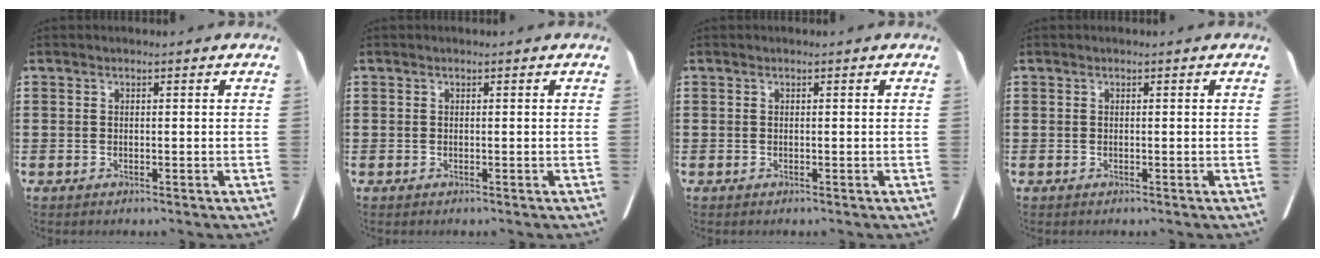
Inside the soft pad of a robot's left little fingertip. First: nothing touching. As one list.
[{"total": 0.0}, {"total": 0.0}, {"total": 0.0}]